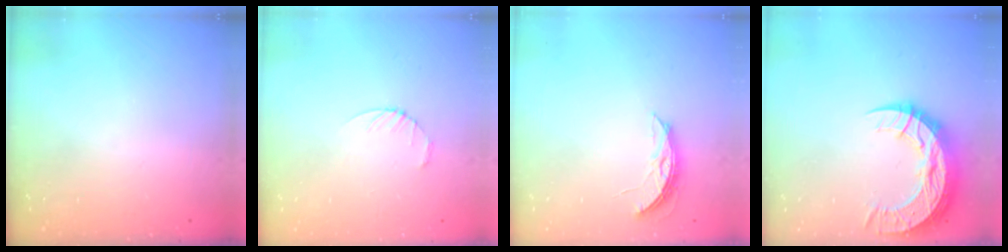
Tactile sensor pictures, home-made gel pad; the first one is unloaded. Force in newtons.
{"total": 3.4, "press": 3.3, "slide": 0.4}
{"total": 4.6, "press": 4.5, "slide": 0.4}
{"total": 15.4, "press": 15.3, "slide": 1.1}